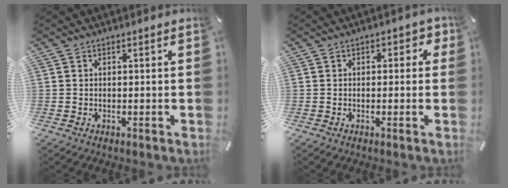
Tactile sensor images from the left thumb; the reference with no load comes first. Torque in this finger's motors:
{"motor_torque": [-0.20, -0.10, -0.14, 0.10, 0.04]}